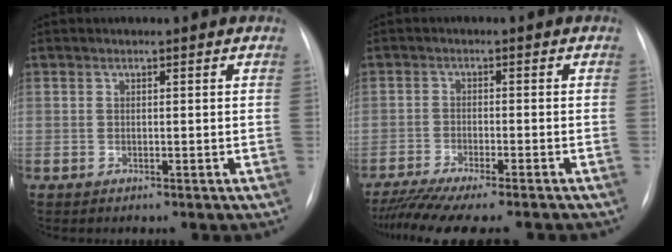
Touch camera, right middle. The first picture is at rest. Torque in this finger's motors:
{"motor_torque": [1.05, -1.09, 0.18, 0.06]}